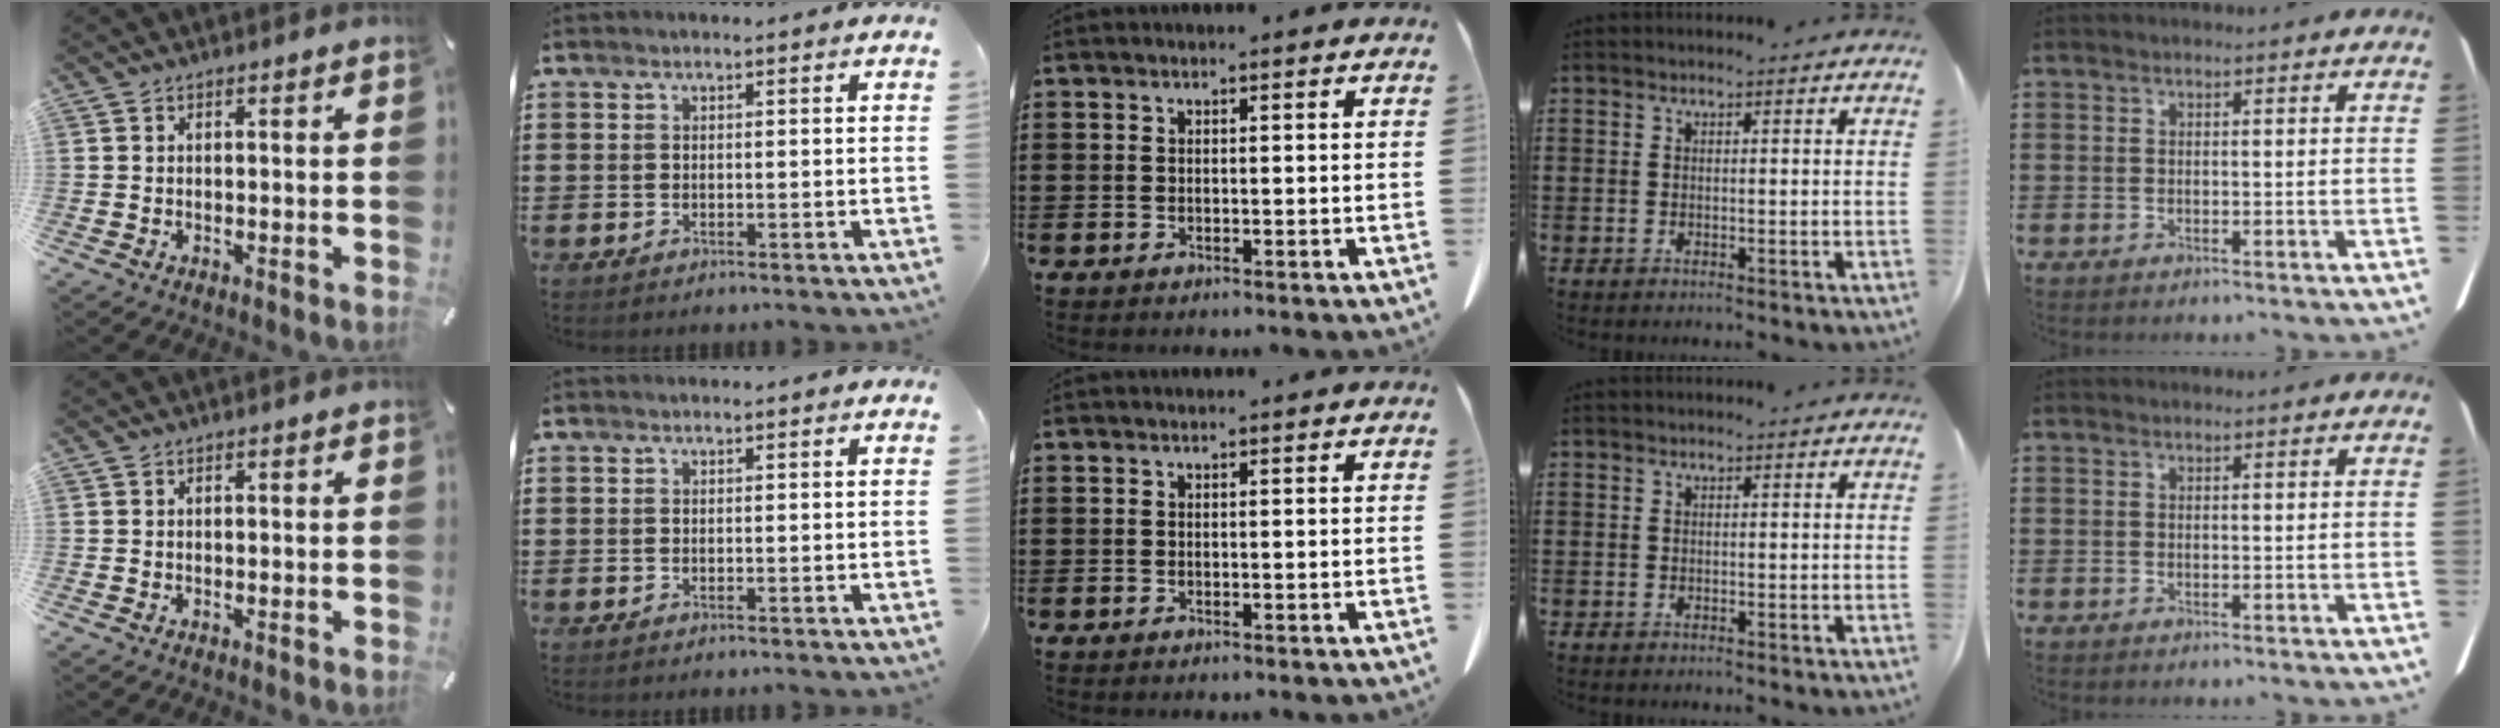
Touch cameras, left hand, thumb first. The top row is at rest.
{}